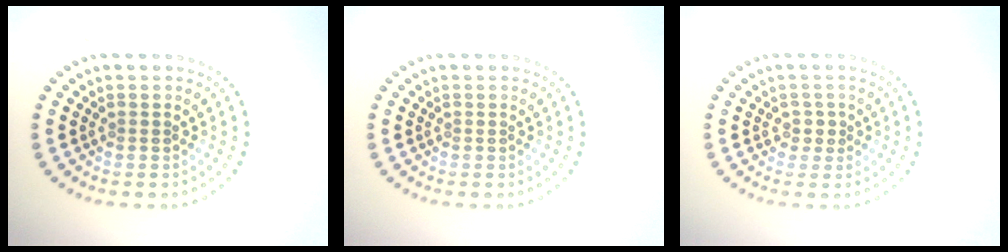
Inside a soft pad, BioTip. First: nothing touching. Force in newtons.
{"total": 0.0}
{"total": 1.3, "press": 1.0, "slide": 0.8}